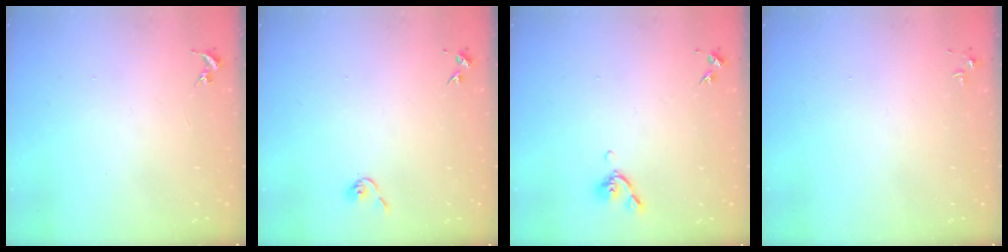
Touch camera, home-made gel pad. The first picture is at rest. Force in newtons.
{"total": 4.7, "press": 4.7, "slide": 0.4}
{"total": 5.9, "press": 5.8, "slide": 0.9}
{"total": 3.1, "press": 3.1, "slide": 0.4}